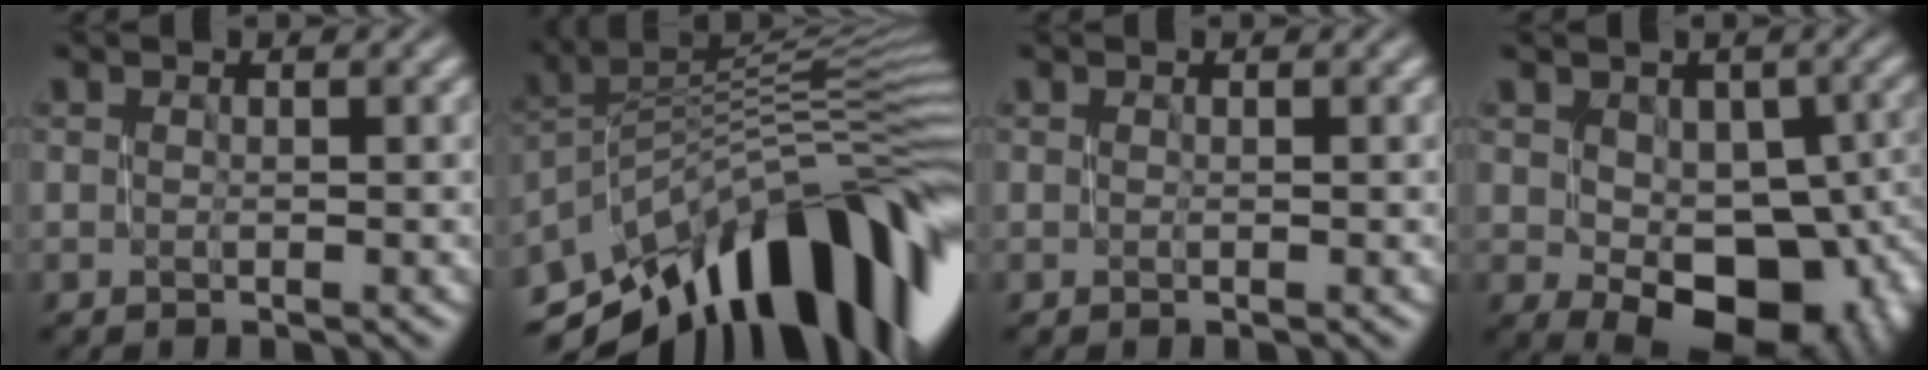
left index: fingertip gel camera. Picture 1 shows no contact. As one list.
[{"total": 13.1, "force": [-7.3, 5.5, 9.4], "torque": [-0.140, 0.040, -0.131]}, {"total": 0.0}, {"total": 10.2, "force": [-2.3, 6.8, 7.3], "torque": [-0.099, -0.019, -0.026]}]